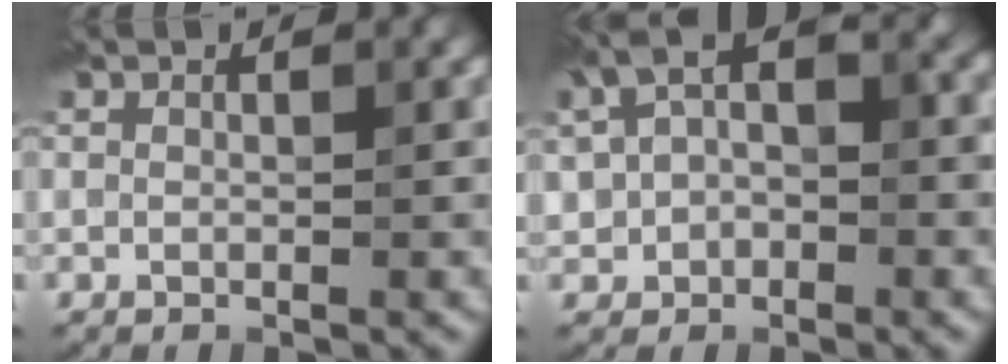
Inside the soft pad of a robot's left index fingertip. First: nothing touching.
{"total": 7.6, "force": [0.8, 5.1, 5.6], "torque": [-0.104, 0.014, 0.006]}